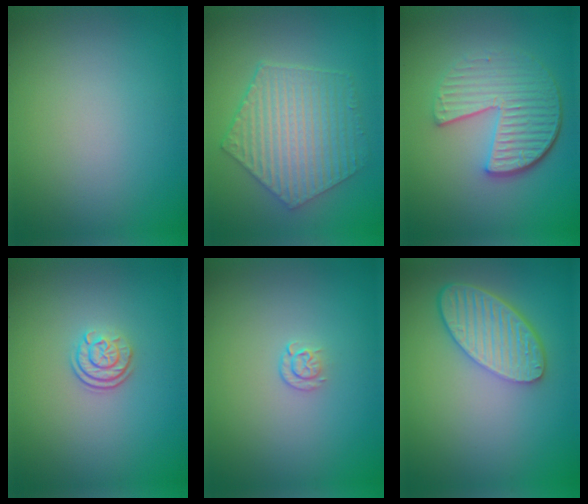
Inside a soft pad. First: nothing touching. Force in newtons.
{"total": 6.1, "press": 4.9, "slide": 3.6}
{"total": 5.5, "press": 4.1, "slide": 3.6}
{"total": 2.4, "press": 1.8, "slide": 1.5}
{"total": 1.1, "press": 0.6, "slide": 0.9}
{"total": 5.7, "press": 4.4, "slide": 3.6}